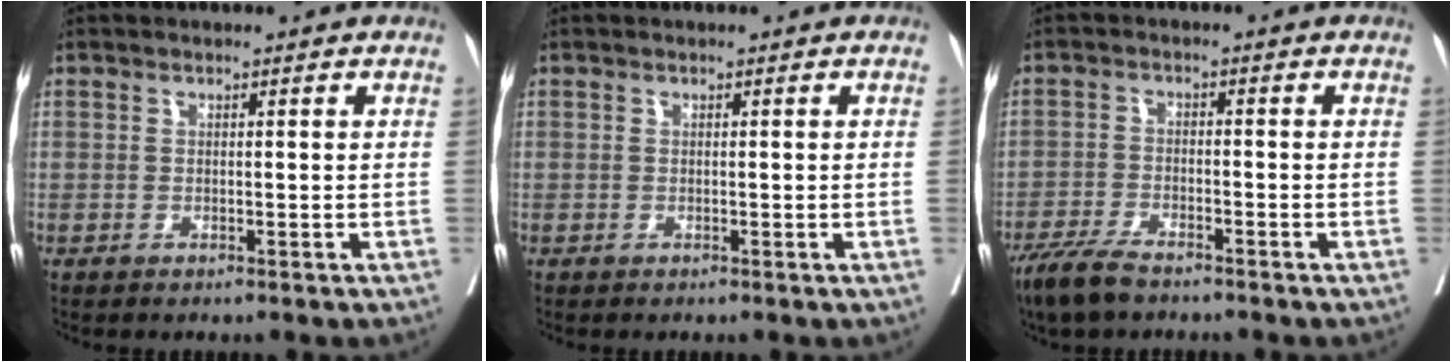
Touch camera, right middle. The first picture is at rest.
{"total": 0.0}
{"total": 5.3, "force": [-4.4, 1.1, 2.7], "torque": [-0.055, -0.009, -0.084]}